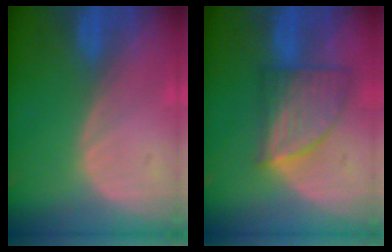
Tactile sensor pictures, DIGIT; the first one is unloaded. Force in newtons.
{"total": 7.6, "press": 6.7, "slide": 3.5}